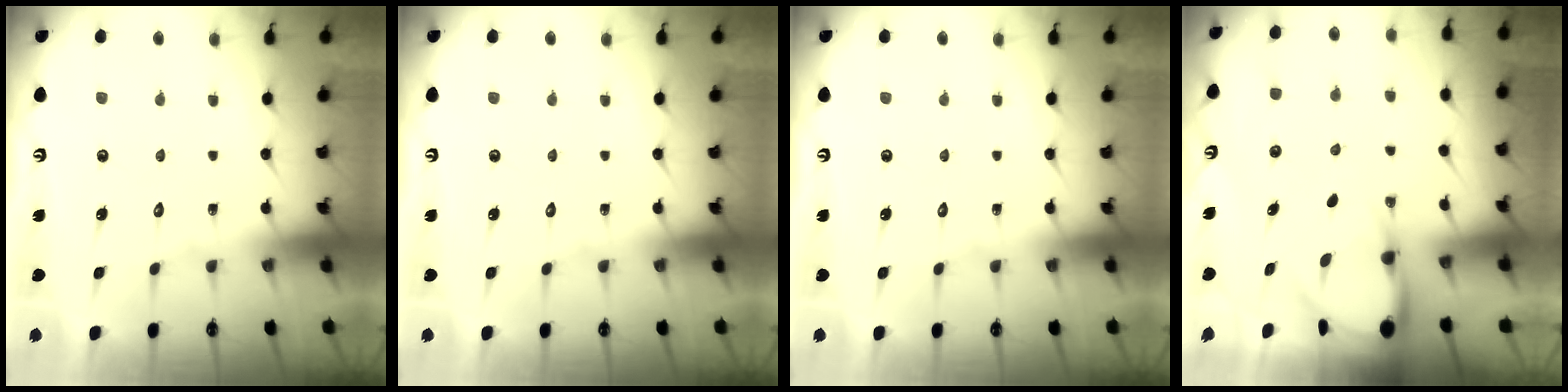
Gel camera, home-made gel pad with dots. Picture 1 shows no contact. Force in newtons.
{"total": 0.0}
{"total": 0.0}
{"total": 4.6, "press": 4.6, "slide": 0.7}